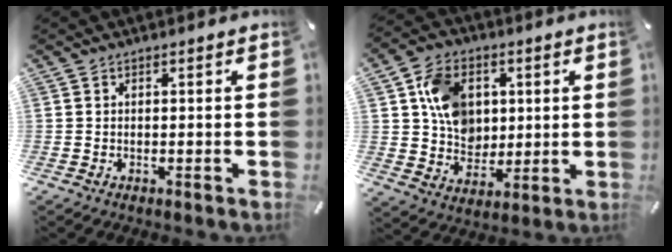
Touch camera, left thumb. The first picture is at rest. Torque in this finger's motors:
{"motor_torque": [0.63, 0.14, 0.52, 0.30, 0.09]}